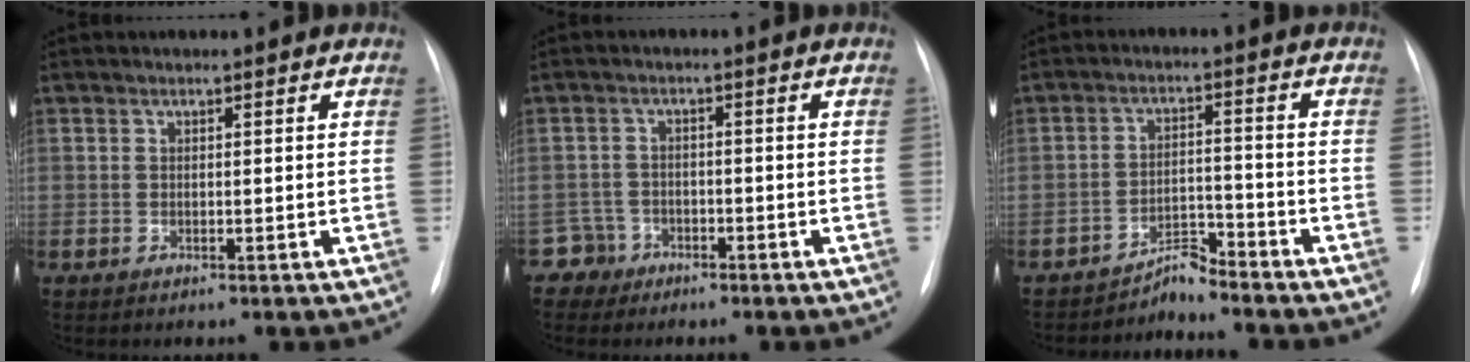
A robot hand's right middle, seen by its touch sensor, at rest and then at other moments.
{"total": 3.0, "force": [-1.9, 2.1, -0.9], "torque": [0.022, 0.011, -0.037]}
{"total": 3.2, "force": [-3.2, -0.2, -0.4], "torque": [0.012, -0.002, -0.054]}